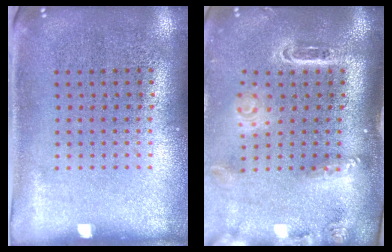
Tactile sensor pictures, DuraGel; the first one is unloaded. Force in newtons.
{"total": 2.8, "press": 2.0, "slide": 1.9}